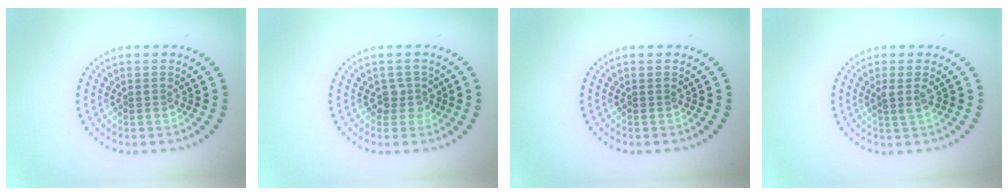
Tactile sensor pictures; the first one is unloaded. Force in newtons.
{"total": 1.6, "press": 1.2, "slide": 1.0}
{"total": 0.0}
{"total": 1.3, "press": 1.2, "slide": 0.7}